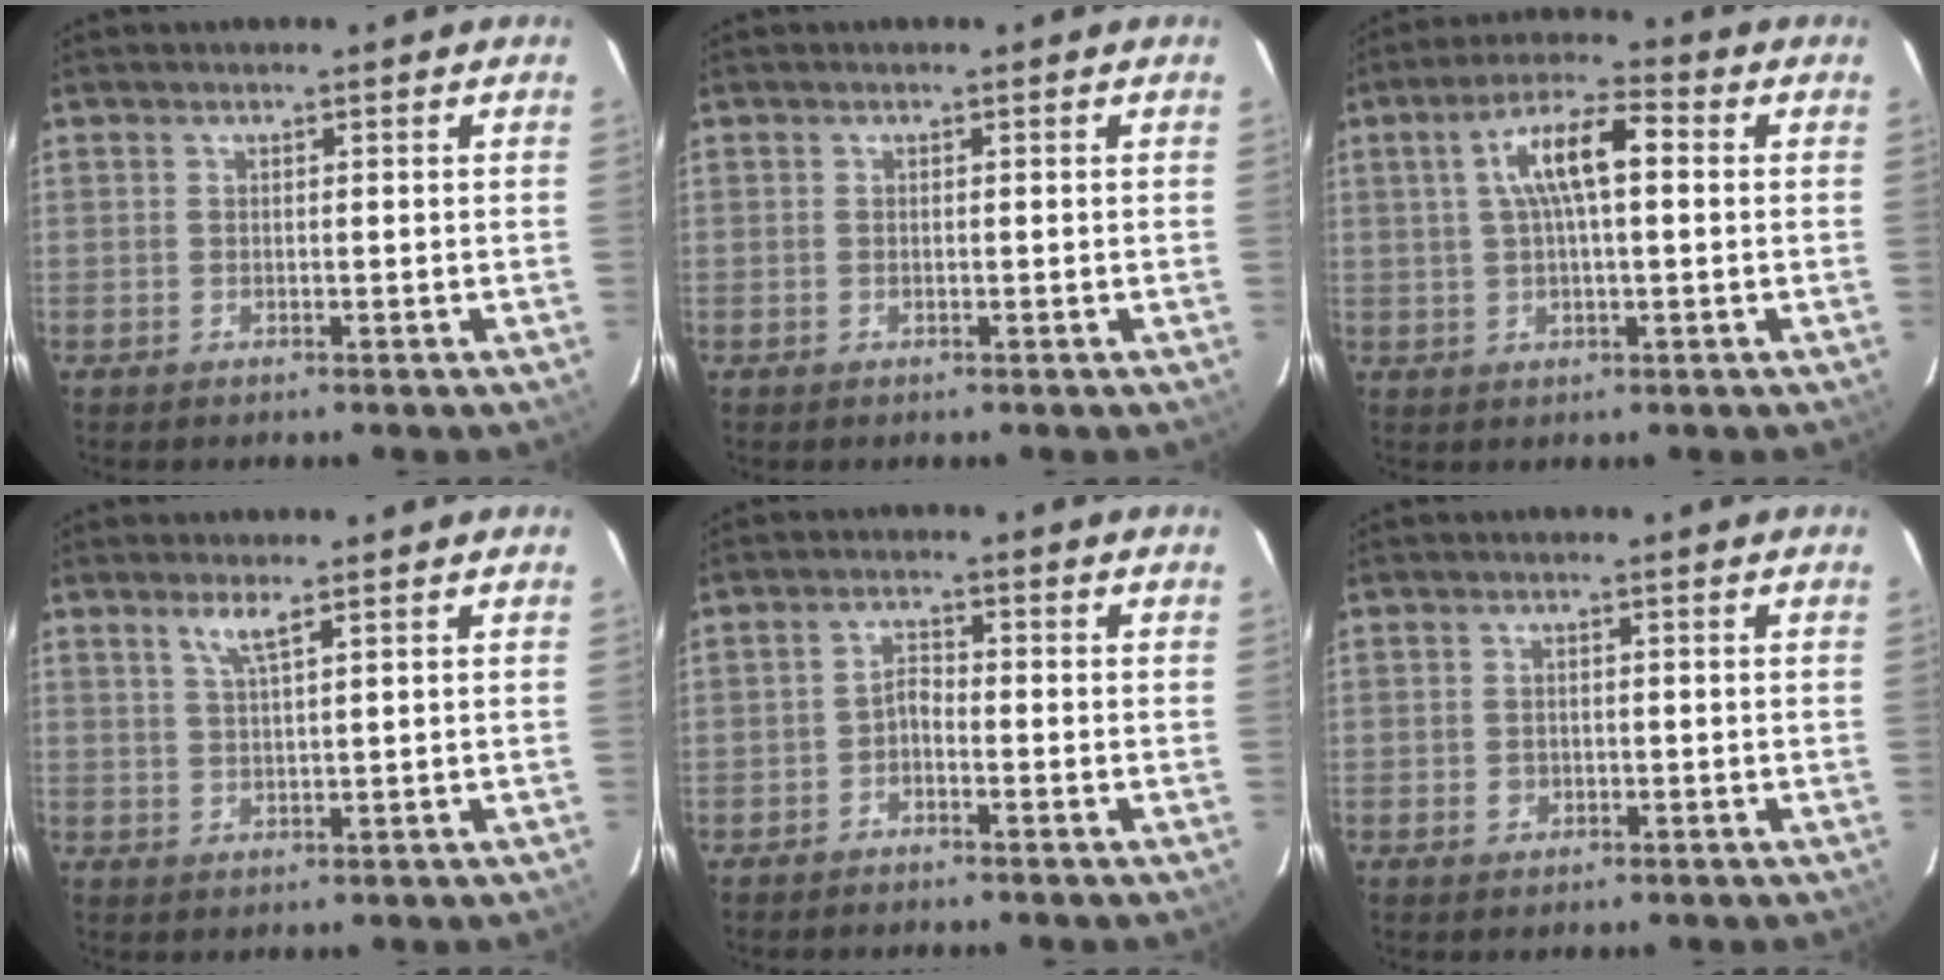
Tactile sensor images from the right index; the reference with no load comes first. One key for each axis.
{"total": 0.0}
{"total": 9.4, "fx": 1.8, "fy": 2.8, "fz": 8.8, "tx": -0.159, "ty": 0.019, "tz": 0.030}
{"total": 2.8, "fx": 1.9, "fy": -0.1, "fz": 2.2, "tx": -0.044, "ty": -0.002, "tz": 0.036}
{"total": 2.1, "fx": -1.7, "fy": 0.9, "fz": 0.9, "tx": -0.023, "ty": 0.008, "tz": -0.029}
{"total": 1.7, "fx": -0.6, "fy": 1.6, "fz": 0.4, "tx": -0.007, "ty": 0.000, "tz": -0.007}